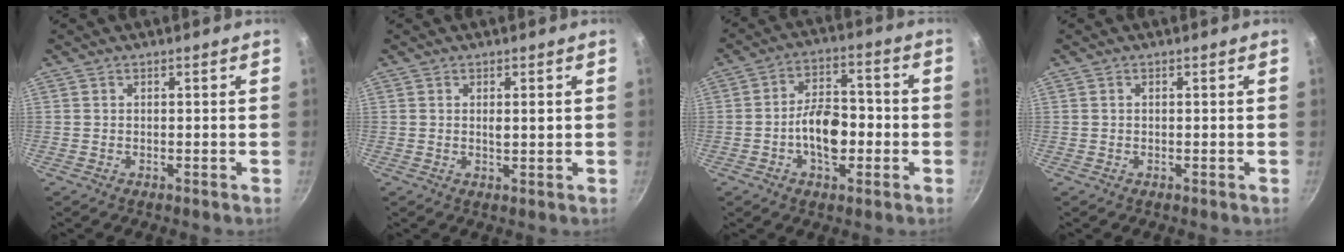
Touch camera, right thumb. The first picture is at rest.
{"total": 2.0, "force": [0.4, 0.6, 1.8], "torque": [-0.028, -0.002, 0.009]}
{"total": 10.6, "force": [-2.3, 6.1, 8.4], "torque": [-0.111, 0.031, -0.043]}
{"total": 0.0}